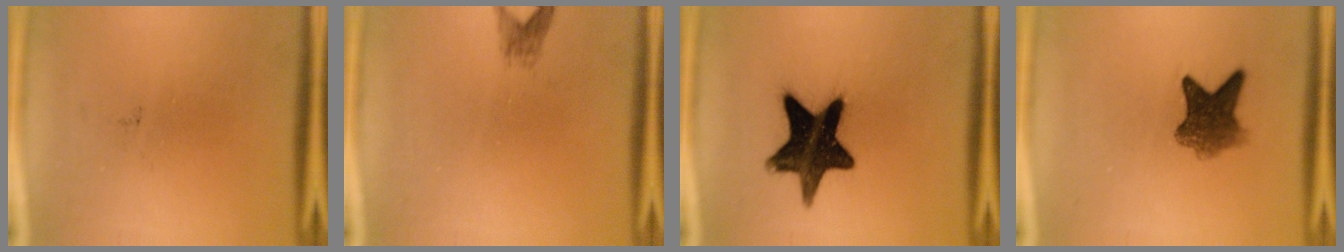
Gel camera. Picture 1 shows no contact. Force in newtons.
{"total": 1.5}
{"total": 15.7}
{"total": 6.3}